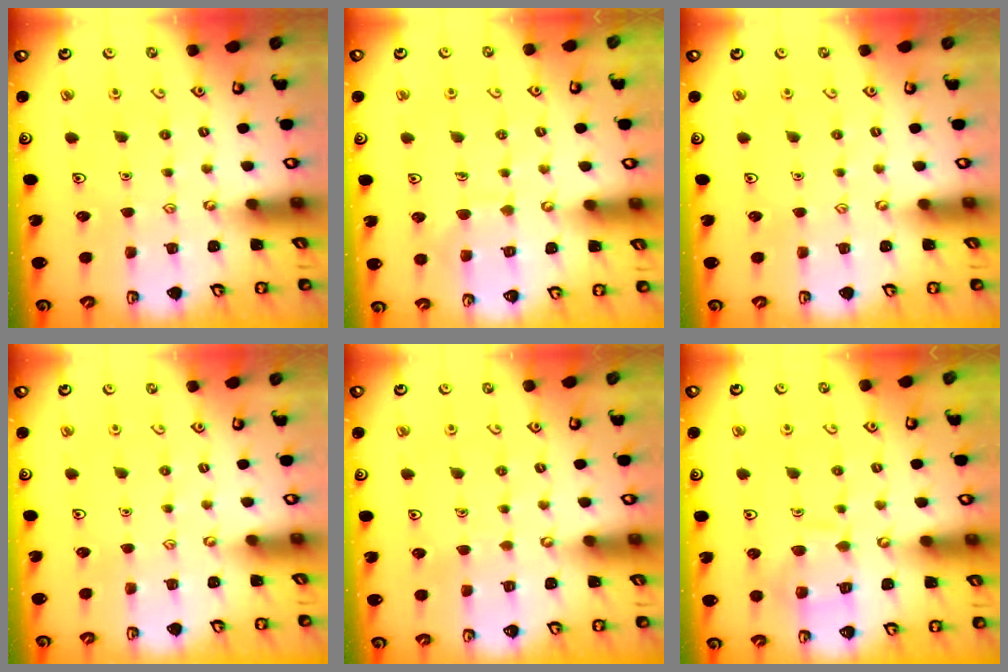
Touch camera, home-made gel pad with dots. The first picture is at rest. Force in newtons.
{"total": 6.6, "press": 6.6, "slide": 0.5}
{"total": 0.0}
{"total": 0.0}
{"total": 2.4, "press": 2.4, "slide": 0.2}
{"total": 9.7, "press": 9.7, "slide": 0.9}